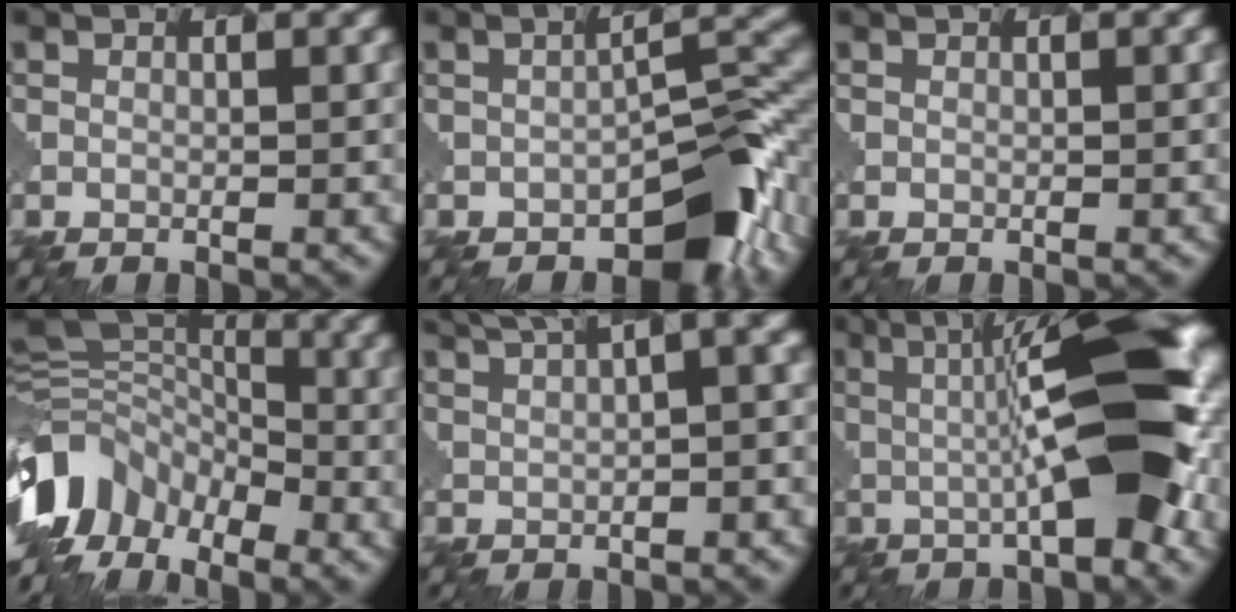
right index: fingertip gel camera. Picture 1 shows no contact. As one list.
[{"total": 6.1, "force": [-4.3, 2.6, 3.5], "torque": [-0.057, -0.002, -0.077]}, {"total": 1.3, "force": [0.1, 0.7, 1.1], "torque": [-0.004, 0.012, -0.001]}, {"total": 8.2, "force": [-6.0, 5.2, 2.2], "torque": [-0.116, -0.007, -0.122]}, {"total": 10.3, "force": [5.4, 4.1, 7.8], "torque": [-0.121, 0.040, 0.080]}, {"total": 7.8, "force": [0.8, 1.2, 7.7], "torque": [-0.121, 0.018, -0.009]}]